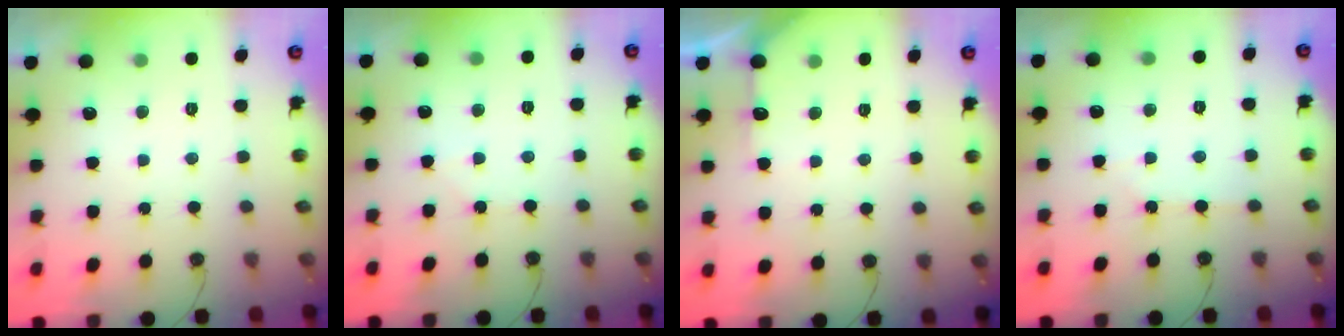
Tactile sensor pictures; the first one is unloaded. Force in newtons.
{"total": 3.8, "press": 3.7, "slide": 0.6}
{"total": 4.2, "press": 4.2, "slide": 0.5}
{"total": 3.6, "press": 3.6, "slide": 0.6}